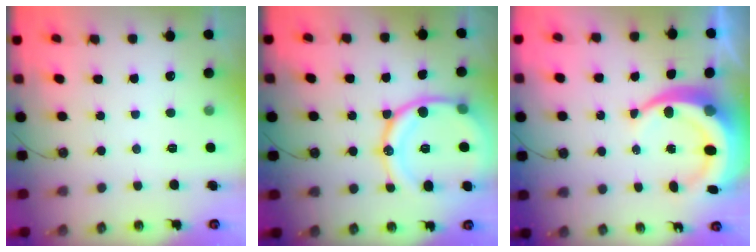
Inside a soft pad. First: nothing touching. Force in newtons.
{"total": 18.6, "press": 18.5, "slide": 2.1}
{"total": 13.3, "press": 13.1, "slide": 2.8}